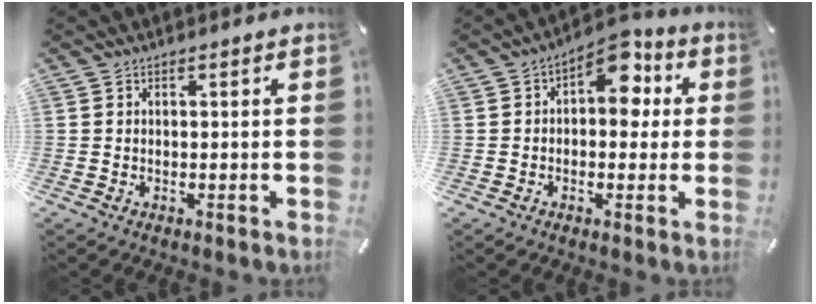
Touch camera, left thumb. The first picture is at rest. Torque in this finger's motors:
{"motor_torque": [1.10, 1.10, 0.54, -0.46, 0.32]}